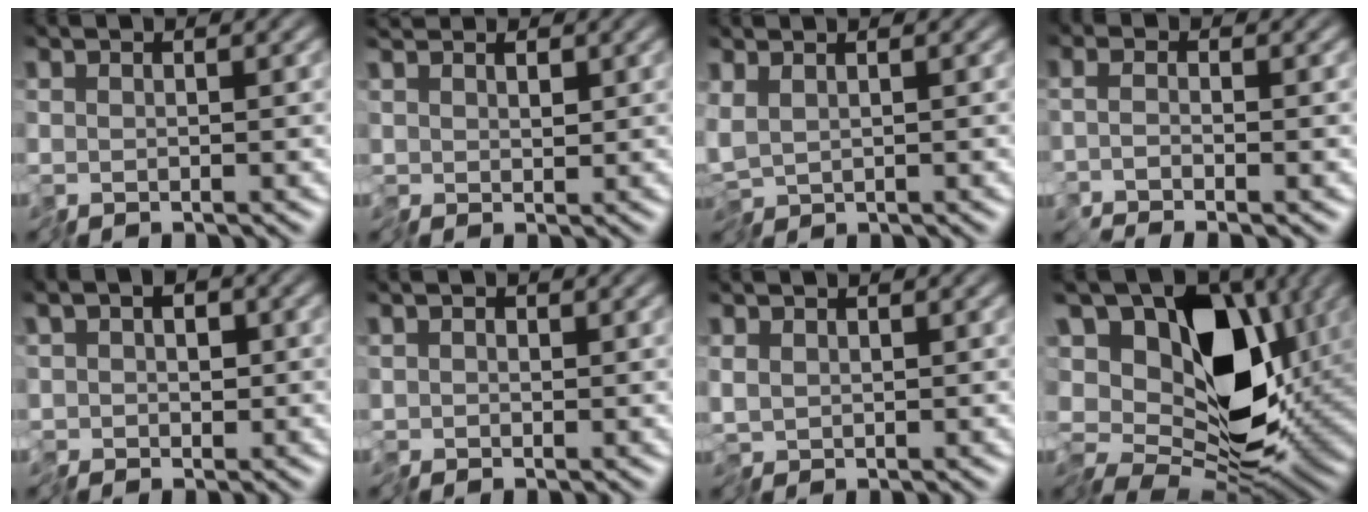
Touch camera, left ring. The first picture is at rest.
{"total": 1.5, "force": [1.0, 1.0, 0.4], "torque": [-0.015, 0.006, 0.014]}
{"total": 2.1, "force": [-0.1, 1.1, 1.8], "torque": [-0.043, -0.001, -0.002]}
{"total": 0.8, "force": [-0.5, -0.3, 0.6], "torque": [-0.015, -0.002, -0.014]}
{"total": 2.8, "force": [-0.1, 2.0, 2.0], "torque": [-0.037, 0.003, -0.009]}
{"total": 0.8, "force": [-0.2, 0.7, 0.3], "torque": [-0.008, 0.001, -0.009]}
{"total": 1.0, "force": [0.2, 0.6, 0.7], "torque": [-0.015, 0.000, 0.002]}
{"total": 13.4, "force": [2.1, 8.4, 10.2], "torque": [-0.163, 0.007, 0.027]}